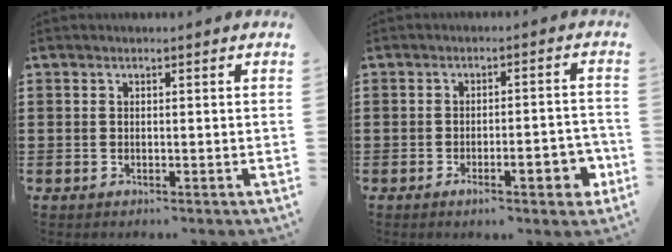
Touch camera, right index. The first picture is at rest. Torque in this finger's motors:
{"motor_torque": [1.45, -0.64, 0.58, 0.11]}